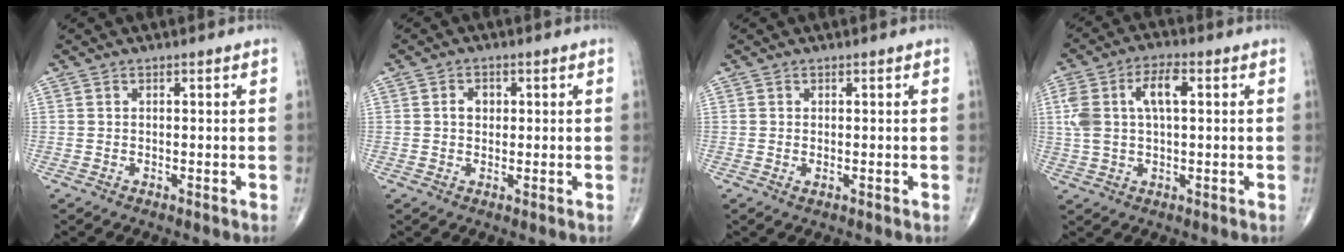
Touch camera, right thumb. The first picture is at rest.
{"total": 2.4, "force": [0.4, 1.9, 1.4], "torque": [-0.013, 0.005, 0.006]}
{"total": 0.6, "force": [-0.1, 0.3, 0.5], "torque": [-0.010, -0.001, -0.001]}
{"total": 9.7, "force": [2.1, 4.6, 8.3], "torque": [-0.175, 0.021, 0.040]}